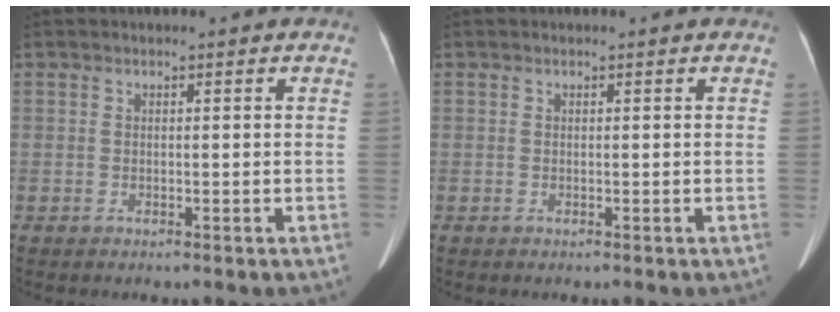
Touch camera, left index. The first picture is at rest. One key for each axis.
{"total": 0.0}